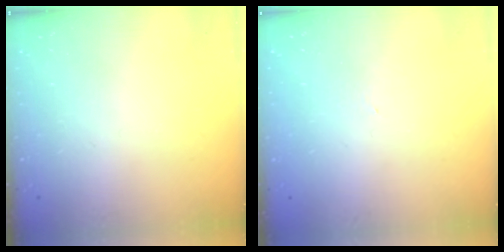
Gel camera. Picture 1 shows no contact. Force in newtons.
{"total": 2.0, "press": 2.0, "slide": 0.3}